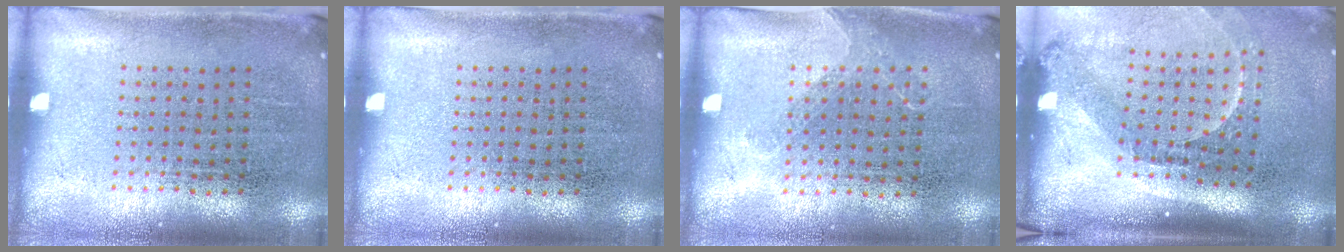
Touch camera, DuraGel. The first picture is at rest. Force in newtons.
{"total": 0.0}
{"total": 1.0, "press": 0.8, "slide": 0.6}
{"total": 2.2, "press": 1.5, "slide": 1.6}